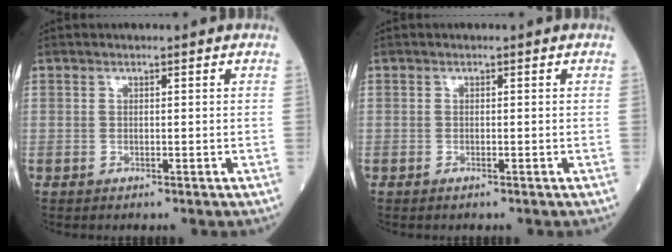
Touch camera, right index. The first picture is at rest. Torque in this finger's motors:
{"motor_torque": [-0.15, -0.20, 0.02, -0.01]}